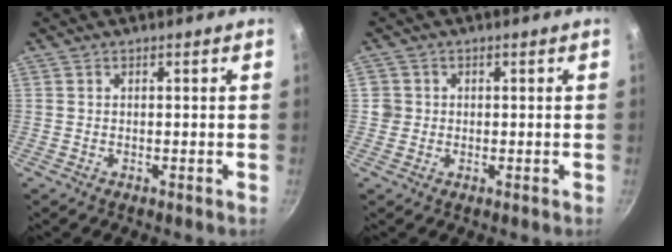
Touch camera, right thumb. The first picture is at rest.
{"total": 2.2, "force": [-0.1, 2.2, 0.5], "torque": [0.003, 0.010, -0.002]}